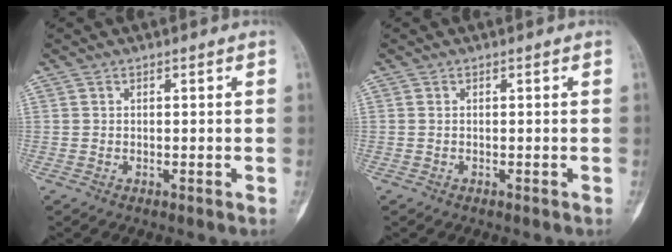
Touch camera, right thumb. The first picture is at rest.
{"total": 0.0}